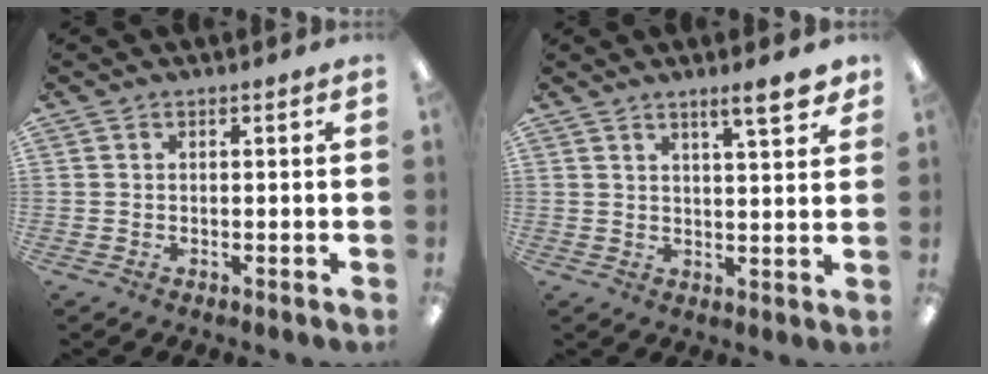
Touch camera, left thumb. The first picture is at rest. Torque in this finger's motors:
{"motor_torque": [0.05, 0.04, -0.13, -0.13, 0.07]}